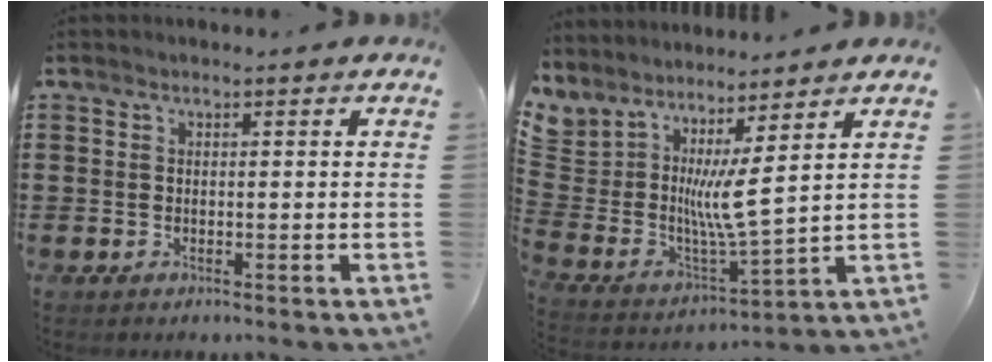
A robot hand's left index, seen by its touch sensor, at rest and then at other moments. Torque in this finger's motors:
{"motor_torque": [1.12, -1.02, 0.72, 0.21]}